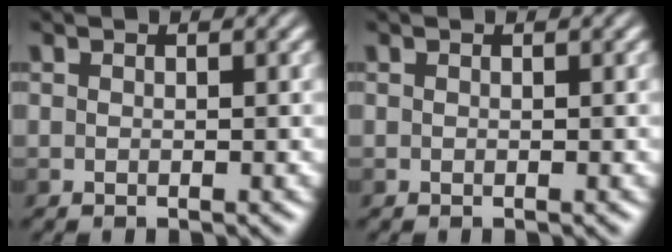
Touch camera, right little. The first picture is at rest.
{"total": 0.0}